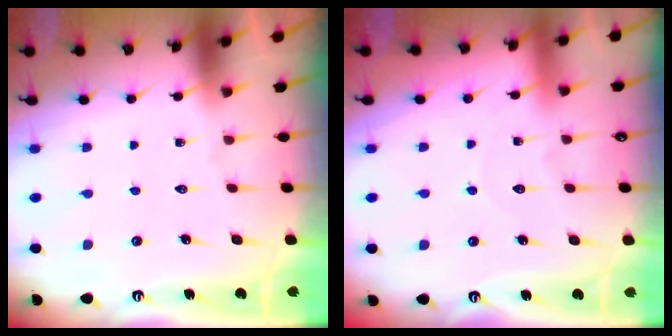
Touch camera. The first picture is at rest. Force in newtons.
{"total": 3.9, "press": 3.8, "slide": 0.4}